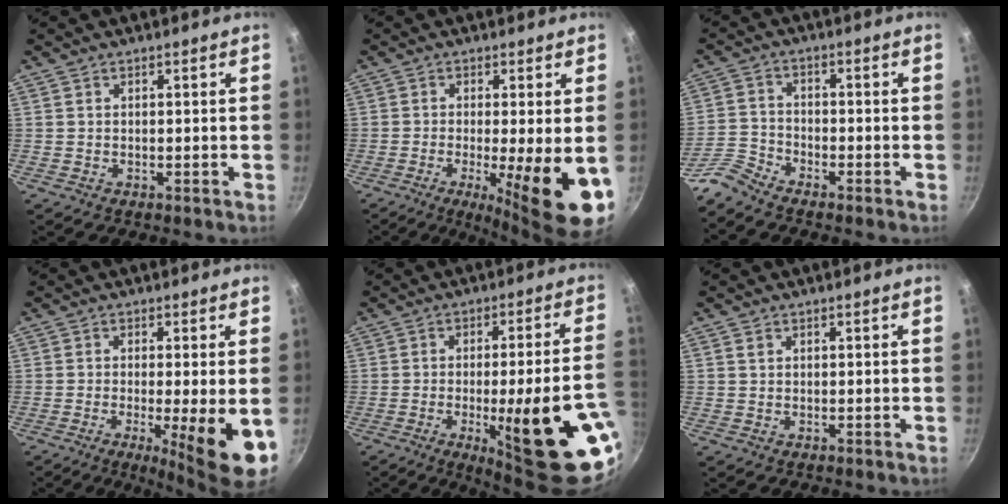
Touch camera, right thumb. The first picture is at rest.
{"total": 13.1, "force": [-3.2, 2.5, 12.5], "torque": [-0.181, -0.012, -0.042]}
{"total": 4.8, "force": [-4.4, 1.3, 1.4], "torque": [-0.031, 0.032, -0.105]}
{"total": 10.6, "force": [-2.5, 1.5, 10.2], "torque": [-0.147, -0.010, -0.033]}
{"total": 23.4, "force": [-7.4, 4.4, 21.8], "torque": [-0.266, 0.016, -0.089]}
{"total": 0.8, "force": [0.3, 0.7, 0.4], "torque": [-0.005, 0.001, 0.005]}